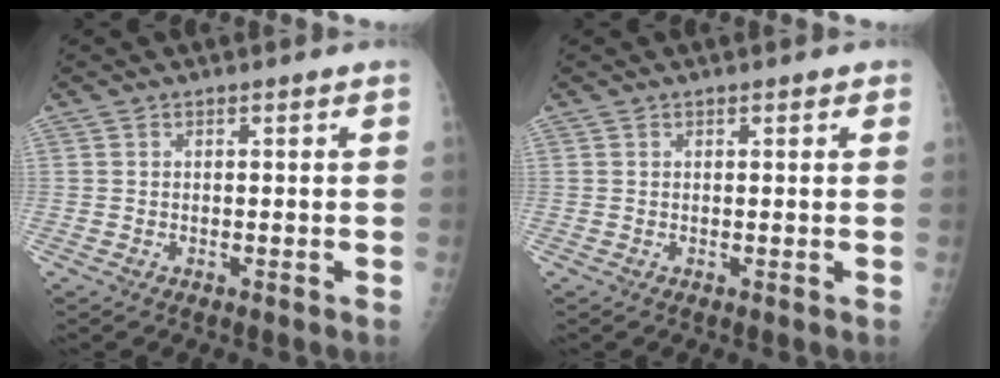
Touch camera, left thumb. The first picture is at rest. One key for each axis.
{"total": 1.3, "fx": 0.7, "fy": 0.5, "fz": 0.9, "tx": -0.009, "ty": 0.000, "tz": 0.007}